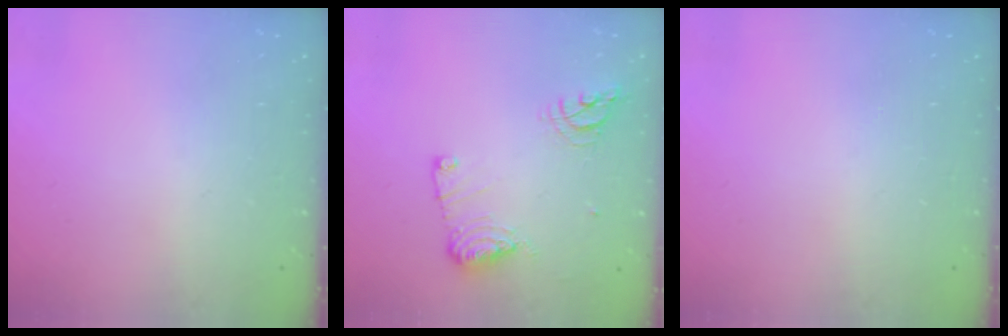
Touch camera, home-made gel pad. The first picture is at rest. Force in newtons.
{"total": 11.6, "press": 11.6, "slide": 1.1}
{"total": 0.0}